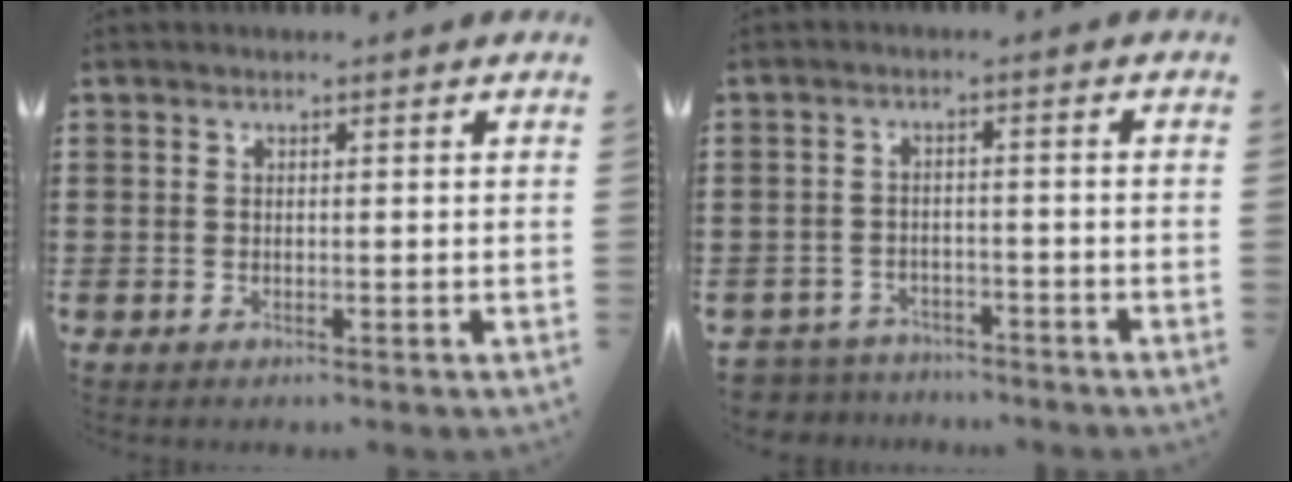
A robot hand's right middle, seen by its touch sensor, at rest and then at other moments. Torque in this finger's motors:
{"motor_torque": [-0.12, -0.27, 0.09, 0.02]}